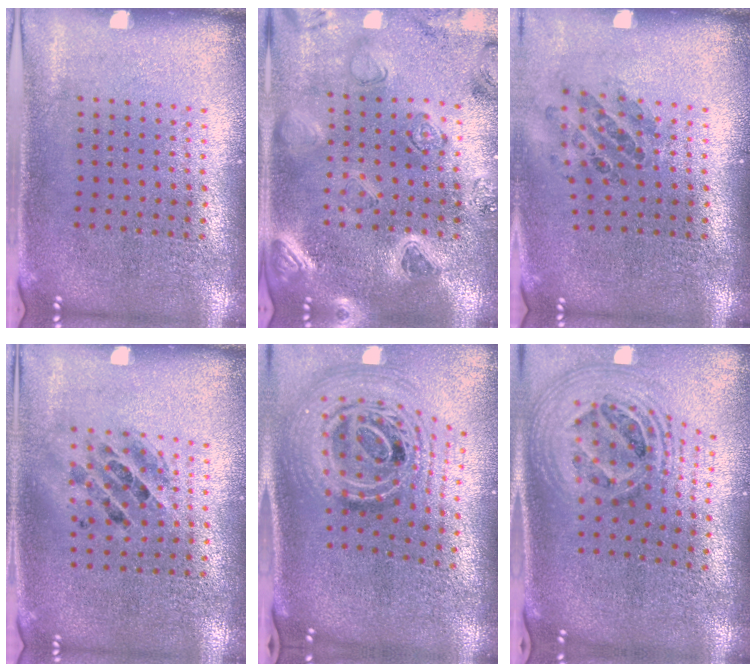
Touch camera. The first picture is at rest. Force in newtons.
{"total": 2.3, "press": 2.2, "slide": 0.2}
{"total": 0.9, "press": 0.9, "slide": 0.0}
{"total": 1.3, "press": 1.1, "slide": 0.5}
{"total": 2.5, "press": 1.8, "slide": 1.8}
{"total": 2.7, "press": 1.9, "slide": 1.9}